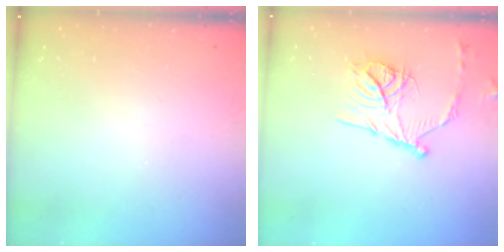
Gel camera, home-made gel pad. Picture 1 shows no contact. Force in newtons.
{"total": 15.4, "press": 15.3, "slide": 1.5}